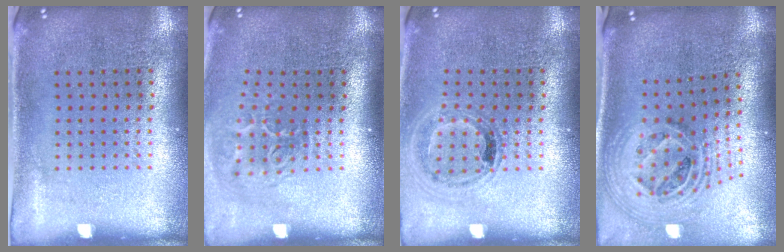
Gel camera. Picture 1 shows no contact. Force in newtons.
{"total": 2.0, "press": 1.3, "slide": 1.5}
{"total": 0.9, "press": 0.9, "slide": 0.1}
{"total": 2.2, "press": 1.7, "slide": 1.5}